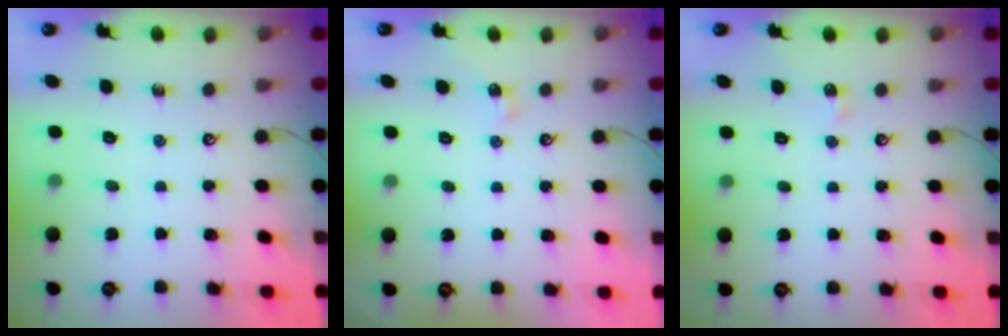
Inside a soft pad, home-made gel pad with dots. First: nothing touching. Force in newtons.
{"total": 2.2, "press": 2.1, "slide": 0.5}
{"total": 4.0, "press": 3.9, "slide": 0.6}